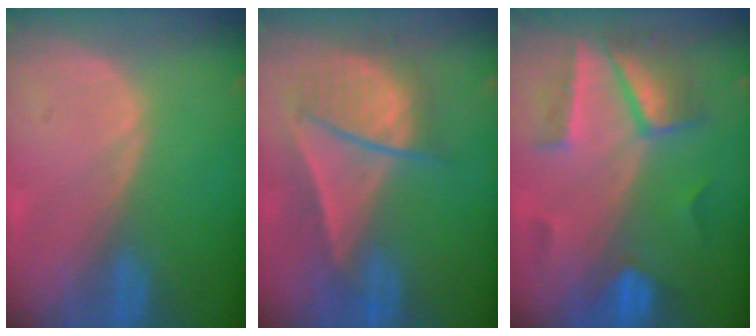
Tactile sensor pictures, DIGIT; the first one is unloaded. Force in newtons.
{"total": 7.8, "press": 7.5, "slide": 2.1}
{"total": 7.4, "press": 7.2, "slide": 1.4}